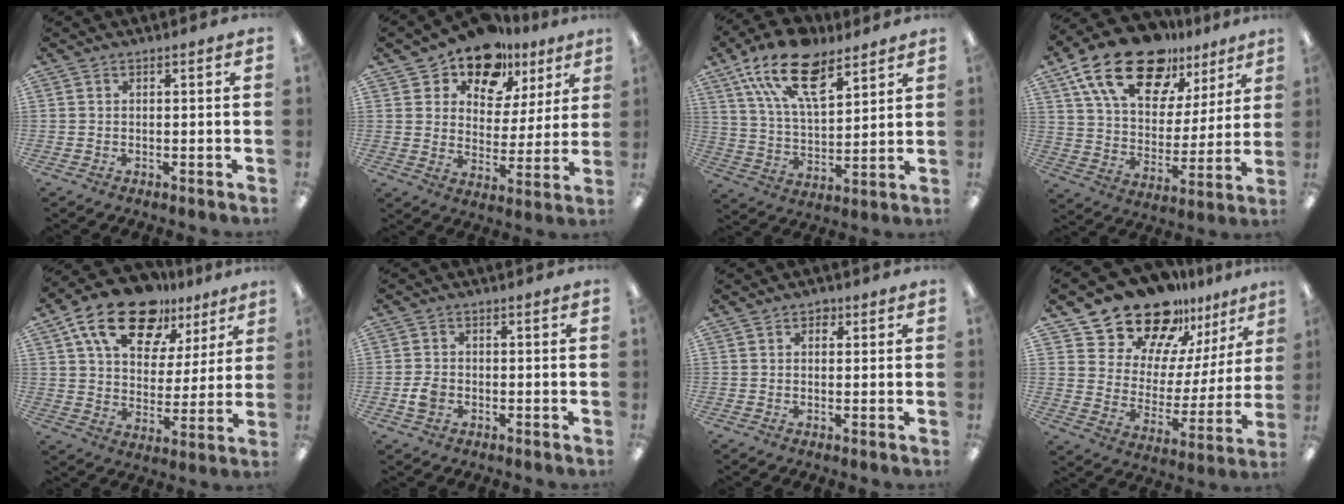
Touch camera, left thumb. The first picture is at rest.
{"total": 13.3, "force": [10.4, 7.5, 3.6], "torque": [-0.070, -0.070, 0.193]}
{"total": 18.3, "force": [11.2, 8.7, 11.4], "torque": [-0.208, -0.047, 0.202]}
{"total": 22.0, "force": [14.6, 11.1, 12.1], "torque": [-0.213, -0.076, 0.260]}
{"total": 18.9, "force": [12.4, 10.2, 9.8], "torque": [-0.169, -0.062, 0.220]}
{"total": 3.5, "force": [-1.2, 2.8, 1.7], "torque": [-0.027, 0.007, -0.020]}
{"total": 1.8, "force": [0.8, 1.5, 0.8], "torque": [-0.001, -0.001, 0.010]}
{"total": 19.3, "force": [16.7, 8.7, 4.5], "torque": [-0.098, -0.133, 0.305]}